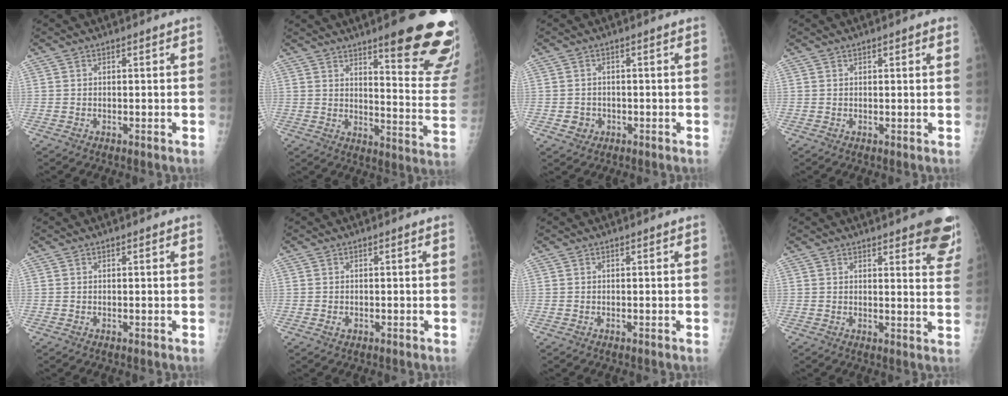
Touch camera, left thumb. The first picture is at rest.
{"total": 21.0, "force": [13.4, 3.8, 15.8], "torque": [-0.171, -0.083, 0.177]}
{"total": 2.4, "force": [-0.9, 2.2, 0.5], "torque": [0.003, 0.007, -0.009]}
{"total": 2.1, "force": [1.0, 0.7, 1.6], "torque": [-0.016, 0.000, 0.011]}
{"total": 0.0}
{"total": 0.8, "force": [-0.4, 0.6, 0.4], "torque": [-0.003, 0.001, -0.004]}
{"total": 0.0}
{"total": 10.8, "force": [7.6, 2.9, 7.0], "torque": [-0.049, -0.036, 0.077]}